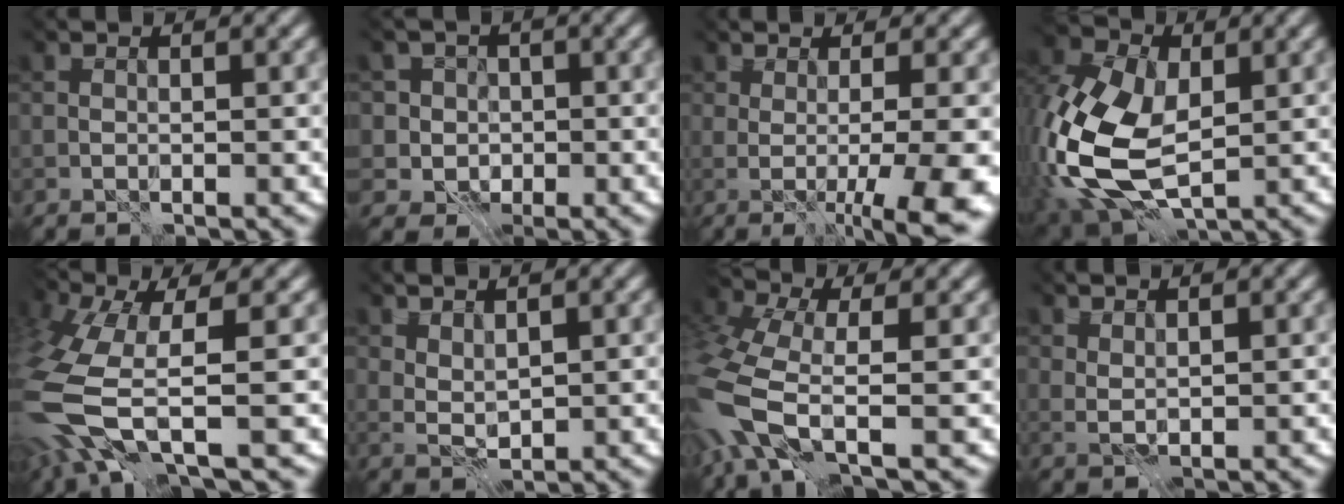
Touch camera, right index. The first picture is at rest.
{"total": 4.5, "force": [1.0, 4.4, 0.7], "torque": [-0.001, 0.021, 0.003]}
{"total": 7.3, "force": [-1.4, 1.6, 7.0], "torque": [-0.076, -0.010, -0.008]}
{"total": 12.8, "force": [-1.1, 8.1, 9.8], "torque": [-0.233, -0.011, -0.027]}
{"total": 8.8, "force": [-2.5, 3.7, 7.6], "torque": [-0.211, -0.029, -0.050]}
{"total": 1.5, "force": [1.3, 0.3, 0.5], "torque": [-0.013, -0.003, 0.029]}
{"total": 7.5, "force": [-2.6, 3.6, 6.1], "torque": [-0.162, -0.012, -0.064]}
{"total": 1.0, "force": [1.0, -0.3, 0.0], "torque": [-0.007, -0.001, 0.021]}